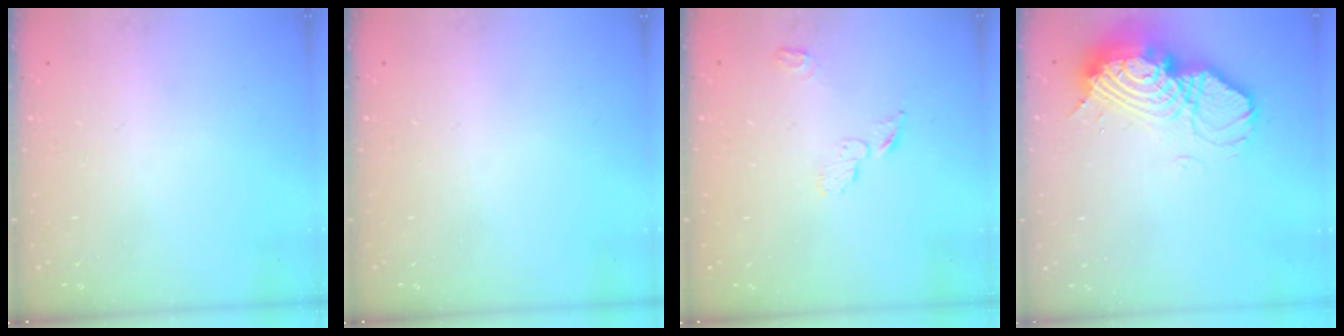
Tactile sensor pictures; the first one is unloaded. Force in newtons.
{"total": 0.0}
{"total": 5.5, "press": 5.5, "slide": 0.5}
{"total": 17.0, "press": 17.0, "slide": 1.5}